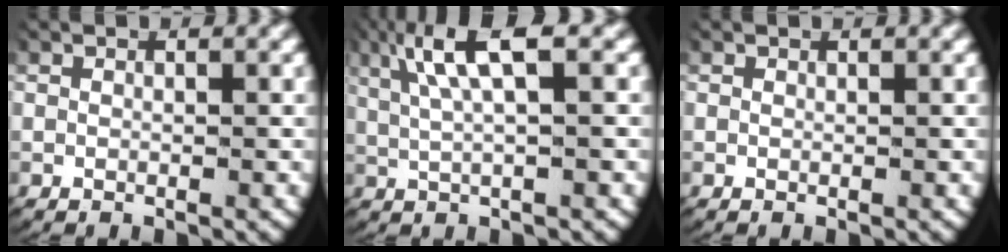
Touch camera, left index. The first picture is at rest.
{"total": 6.4, "force": [2.8, 1.9, 5.5], "torque": [-0.101, 0.015, 0.042]}
{"total": 0.0}